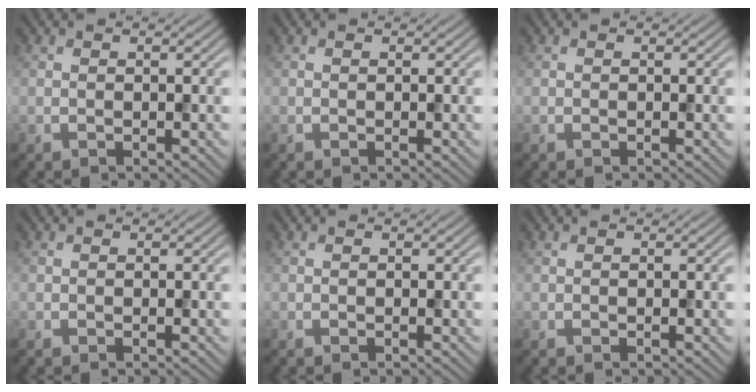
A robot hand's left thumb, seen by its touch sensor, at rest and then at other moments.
{"total": 0.0}
{"total": 0.0}
{"total": 0.0}
{"total": 0.0}
{"total": 0.0}